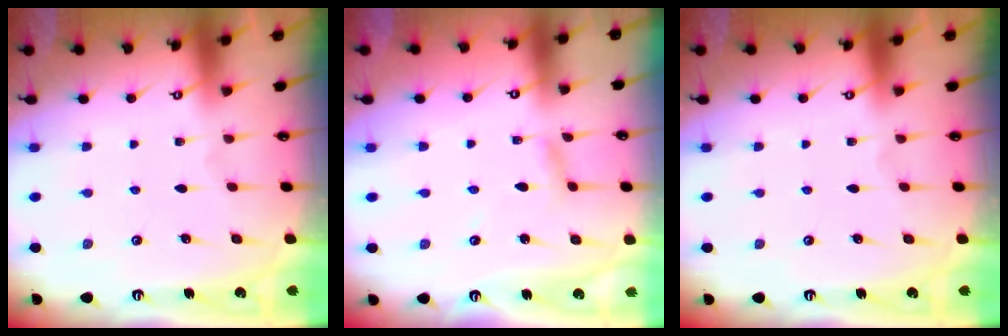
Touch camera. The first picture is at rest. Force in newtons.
{"total": 2.9, "press": 2.9, "slide": 0.3}
{"total": 0.0}